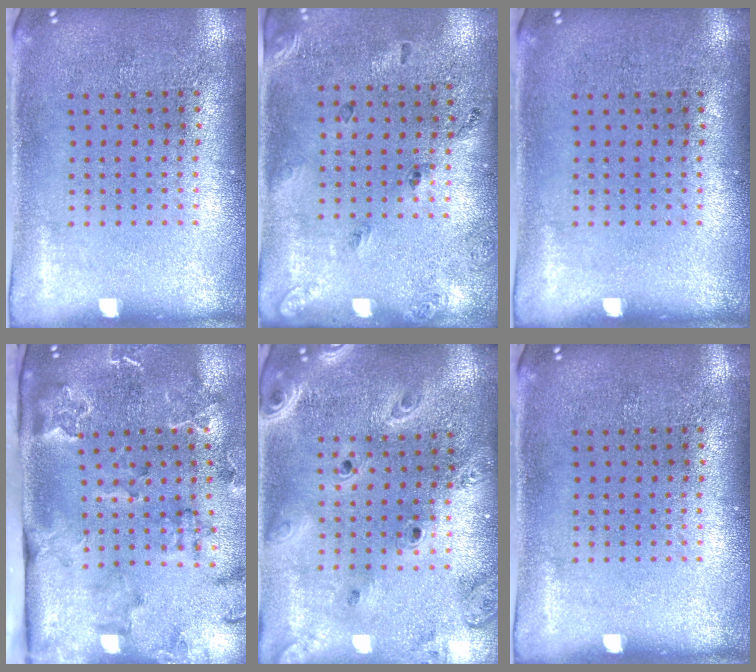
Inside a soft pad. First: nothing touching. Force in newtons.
{"total": 1.8, "press": 1.1, "slide": 1.5}
{"total": 0.0}
{"total": 2.5, "press": 2.4, "slide": 0.6}
{"total": 2.7, "press": 2.3, "slide": 1.4}
{"total": 0.0}